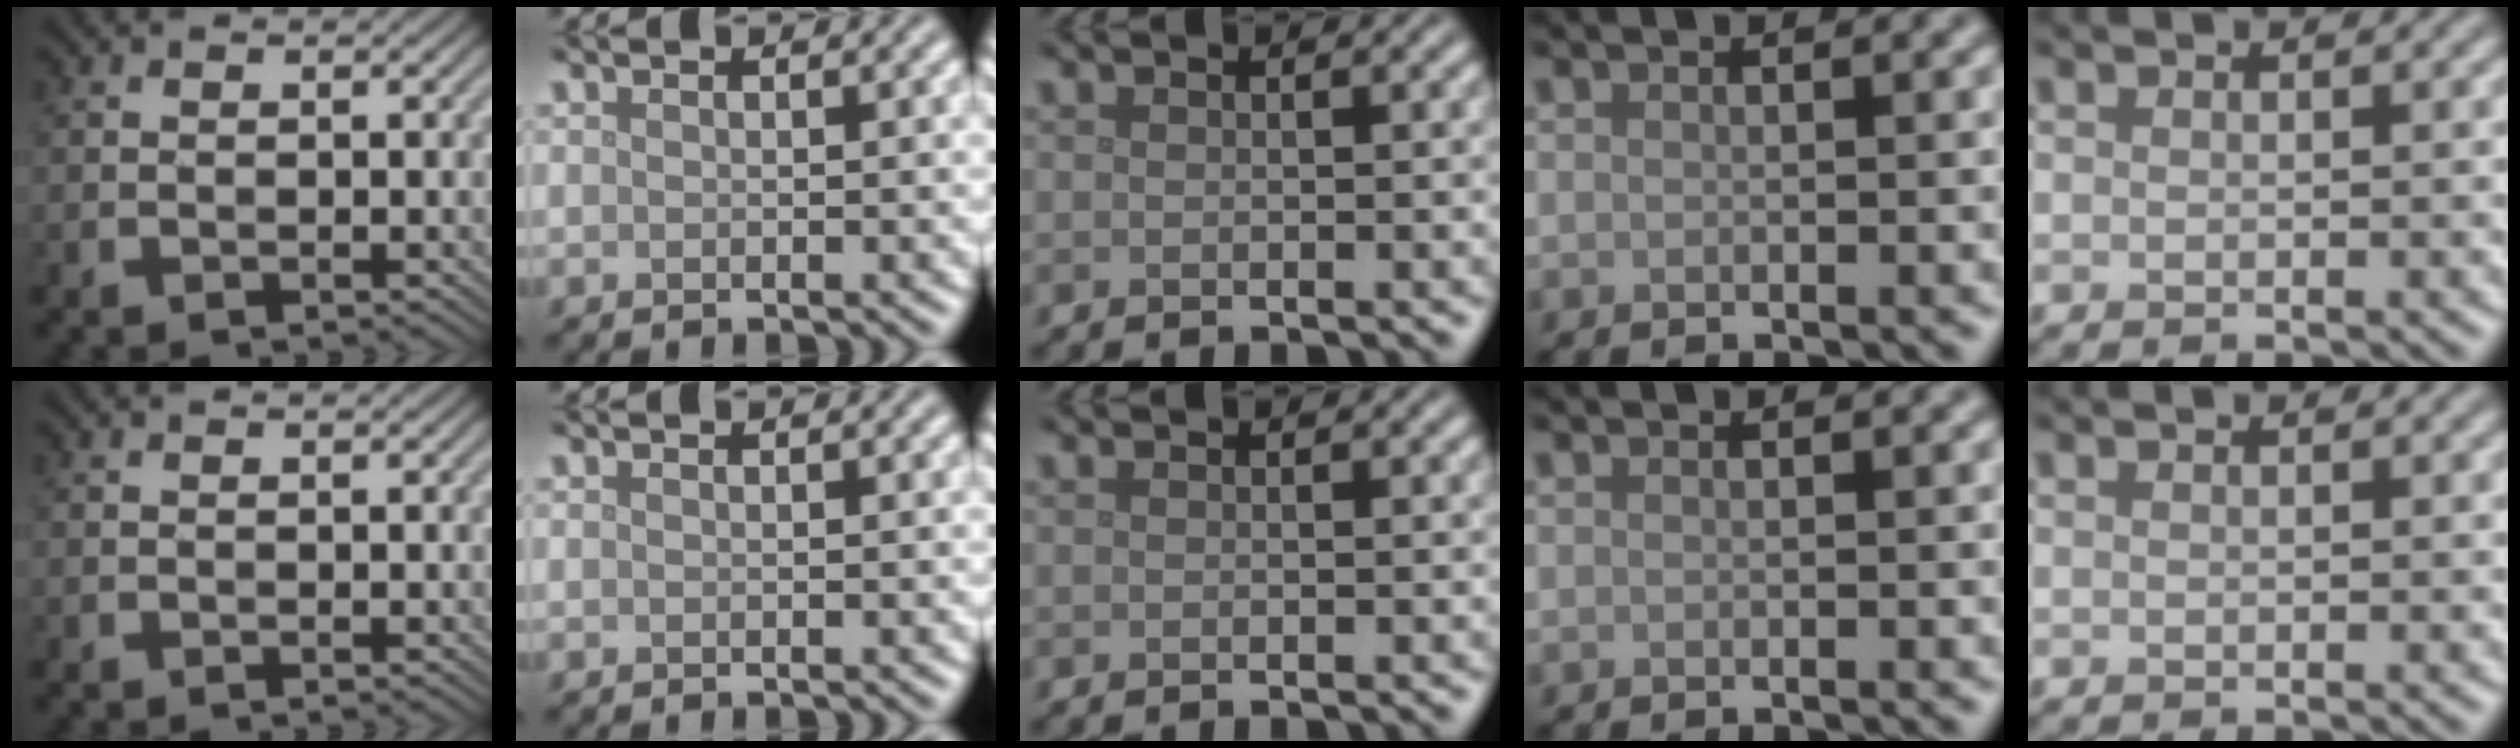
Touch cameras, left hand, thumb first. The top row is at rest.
{}